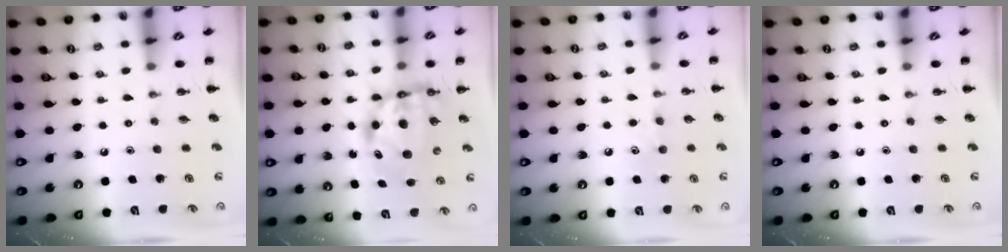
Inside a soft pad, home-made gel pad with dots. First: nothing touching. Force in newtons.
{"total": 6.9, "press": 6.7, "slide": 1.6}
{"total": 4.8, "press": 4.6, "slide": 1.4}
{"total": 0.0}